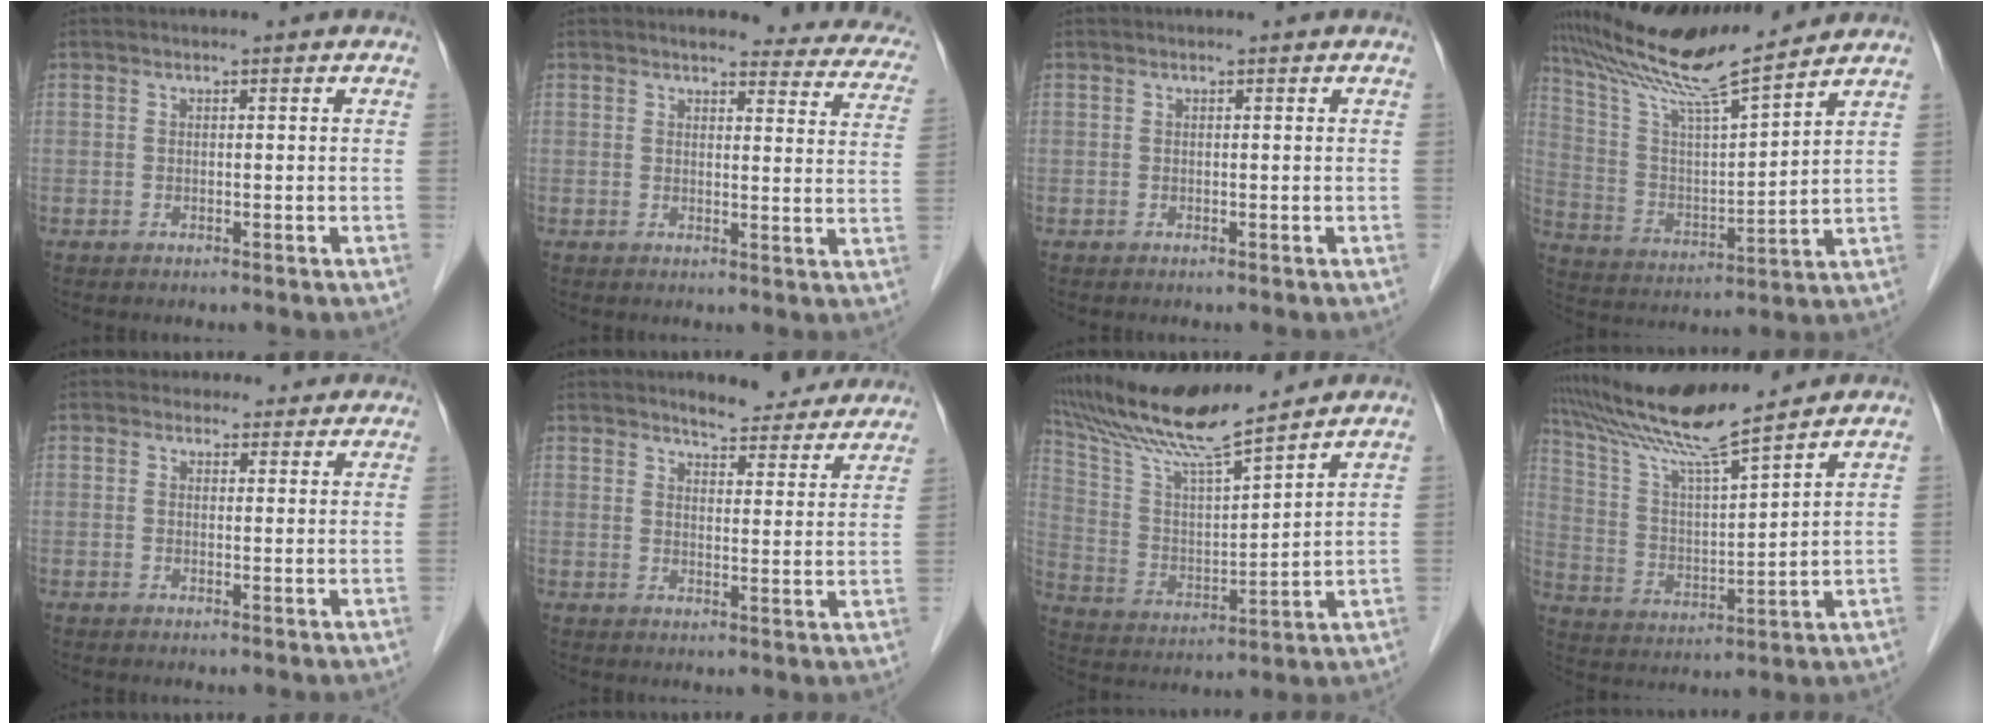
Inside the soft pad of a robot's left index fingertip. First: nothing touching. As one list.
[{"total": 14.7, "force": [13.3, 3.8, 4.9], "torque": [-0.019, -0.025, 0.119]}, {"total": 0.0}, {"total": 14.8, "force": [13.4, -1.4, 6.1], "torque": [-0.131, 0.004, 0.244]}, {"total": 4.3, "force": [3.8, 1.9, 0.3], "torque": [0.005, 0.008, 0.041]}, {"total": 10.6, "force": [10.0, 2.3, 2.7], "torque": [-0.020, -0.012, 0.114]}, {"total": 15.3, "force": [13.7, -0.4, 6.8], "torque": [-0.141, 0.009, 0.253]}, {"total": 13.9, "force": [12.5, -1.3, 6.1], "torque": [-0.127, 0.008, 0.231]}]